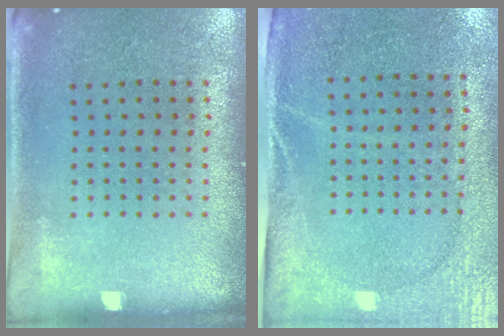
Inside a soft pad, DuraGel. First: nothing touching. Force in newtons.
{"total": 2.7, "press": 2.3, "slide": 1.5}